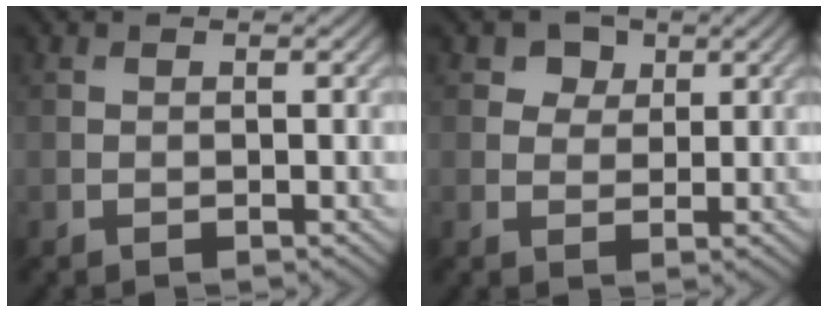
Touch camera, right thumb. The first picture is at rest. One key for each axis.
{"total": 2.9, "fx": 1.4, "fy": 2.3, "fz": 1.1, "tx": -0.019, "ty": -0.004, "tz": 0.025}